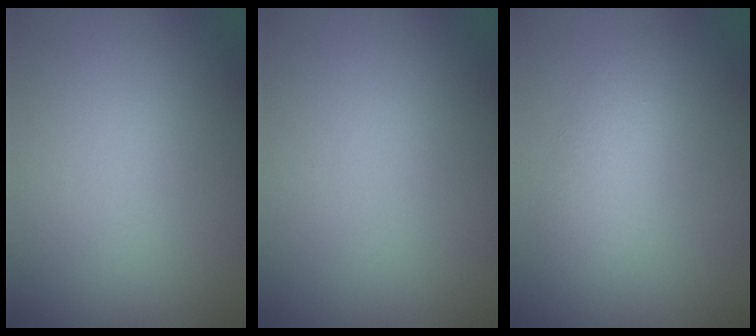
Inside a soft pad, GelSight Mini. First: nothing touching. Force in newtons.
{"total": 0.0}
{"total": 2.4, "press": 2.4, "slide": 0.2}